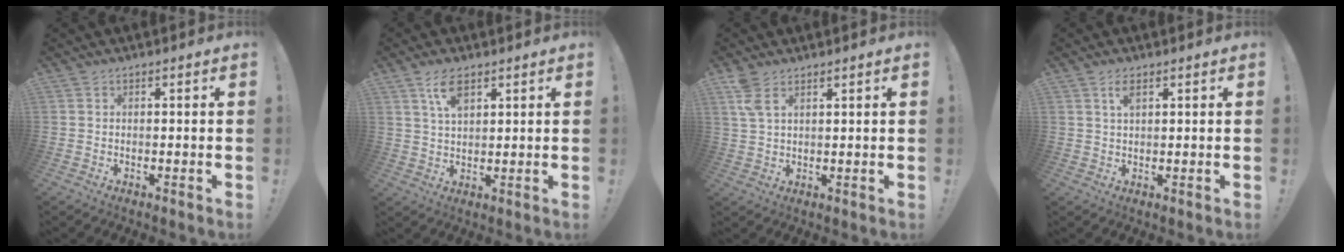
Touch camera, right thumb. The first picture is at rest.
{"total": 6.9, "force": [4.0, 2.8, 4.9], "torque": [-0.080, -0.010, 0.070]}
{"total": 5.4, "force": [3.3, 2.0, 3.8], "torque": [-0.060, -0.015, 0.062]}
{"total": 3.1, "force": [1.7, 0.9, 2.4], "torque": [-0.036, -0.005, 0.027]}